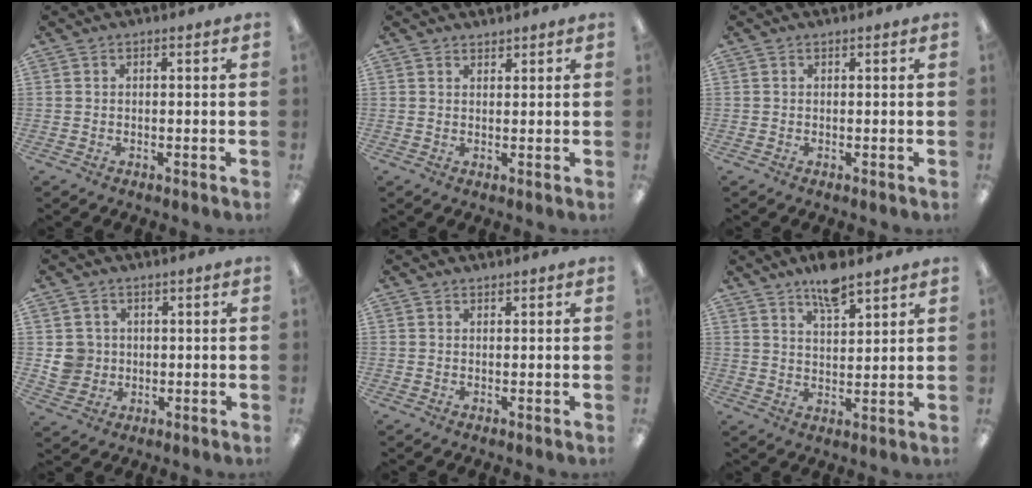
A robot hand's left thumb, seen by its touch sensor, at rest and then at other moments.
{"total": 1.4, "force": [1.4, 0.3, -0.1], "torque": [0.001, -0.003, 0.027]}
{"total": 0.0}
{"total": 5.4, "force": [1.1, 5.2, 1.0], "torque": [-0.016, 0.009, 0.022]}
{"total": 0.7, "force": [0.7, 0.1, 0.0], "torque": [0.000, 0.000, 0.013]}
{"total": 7.7, "force": [6.1, 2.4, 4.1], "torque": [-0.062, -0.036, 0.104]}